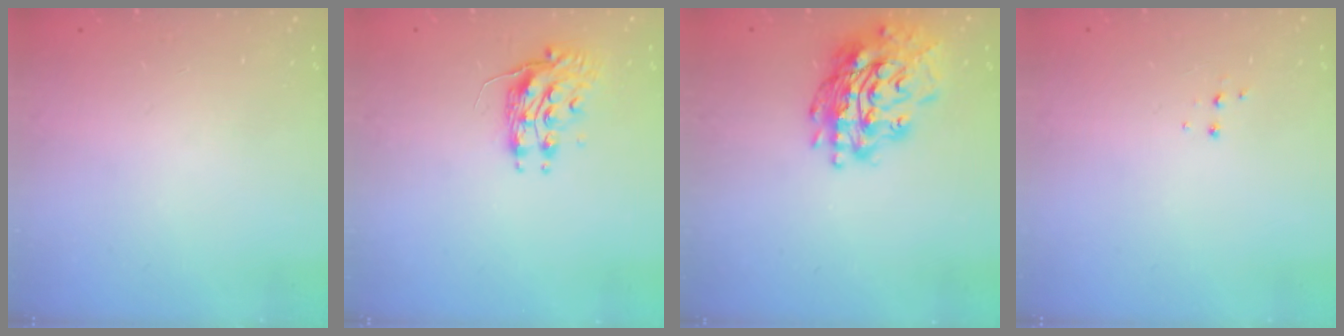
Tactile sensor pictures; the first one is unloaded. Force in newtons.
{"total": 8.5, "press": 8.5, "slide": 0.3}
{"total": 20.0, "press": 19.9, "slide": 2.0}
{"total": 3.9, "press": 3.9, "slide": 0.5}